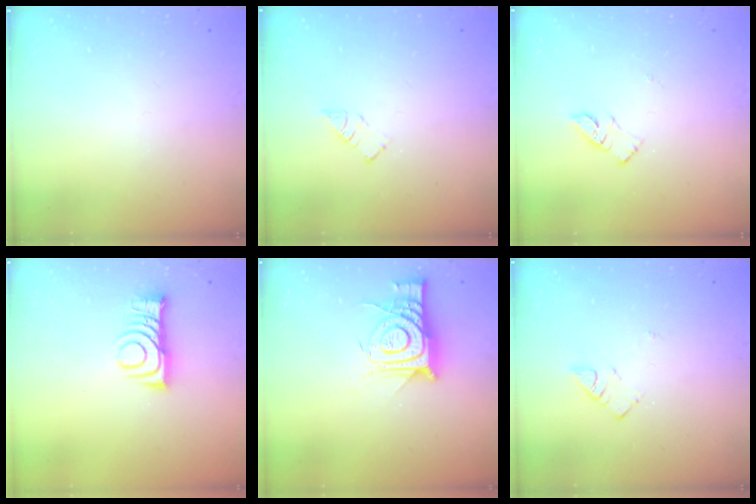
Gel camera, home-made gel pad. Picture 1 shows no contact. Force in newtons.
{"total": 3.7, "press": 3.7, "slide": 0.2}
{"total": 5.5, "press": 5.4, "slide": 0.5}
{"total": 8.8, "press": 8.8, "slide": 0.8}
{"total": 12.7, "press": 12.6, "slide": 1.1}
{"total": 2.8, "press": 2.7, "slide": 0.4}